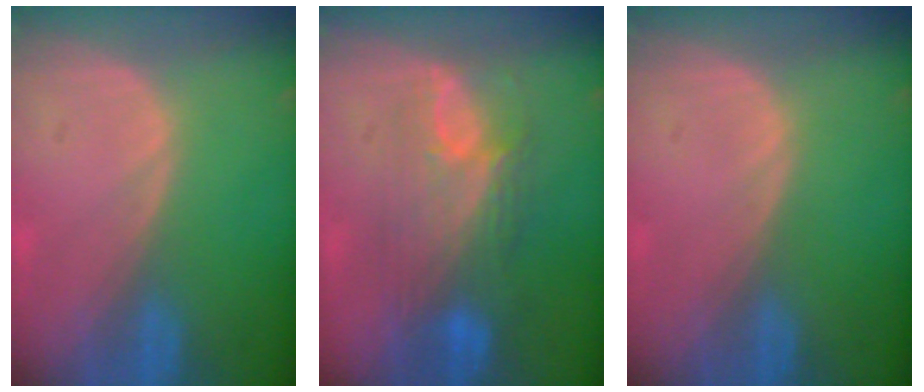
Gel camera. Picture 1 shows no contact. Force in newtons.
{"total": 8.3, "press": 7.9, "slide": 2.3}
{"total": 0.0}